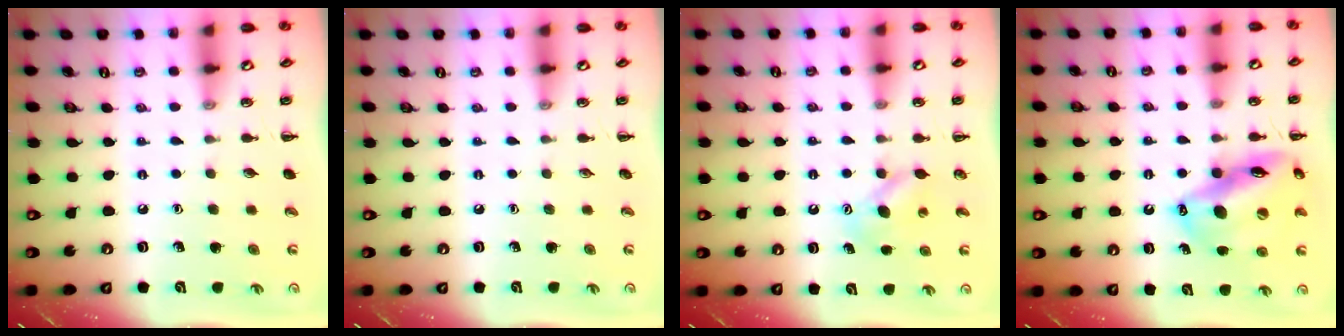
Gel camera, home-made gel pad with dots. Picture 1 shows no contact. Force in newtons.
{"total": 0.0}
{"total": 5.2, "press": 5.1, "slide": 0.9}
{"total": 16.4, "press": 15.8, "slide": 4.6}